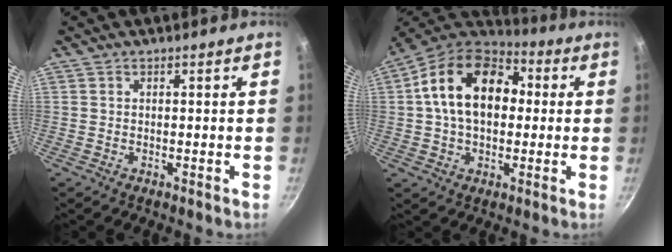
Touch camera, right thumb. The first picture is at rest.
{"total": 18.0, "force": [2.4, 12.2, 13.0], "torque": [-0.187, 0.031, 0.021]}